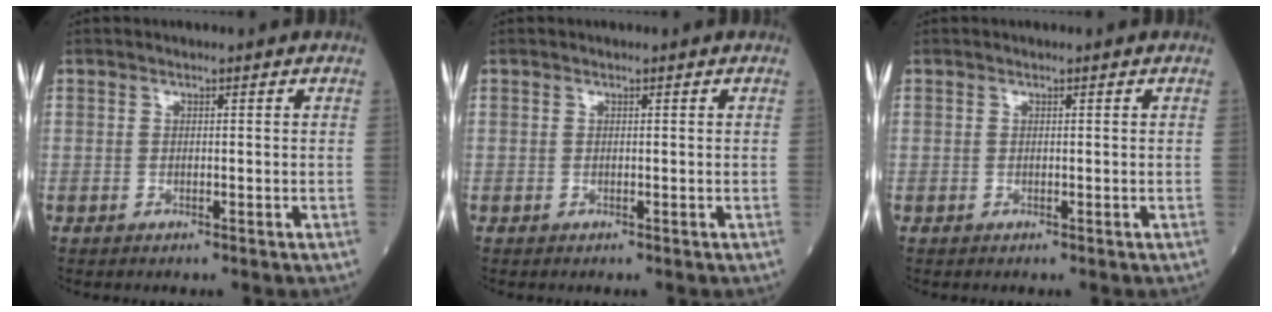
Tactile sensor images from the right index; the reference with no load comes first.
{"total": 0.0}
{"total": 0.0}